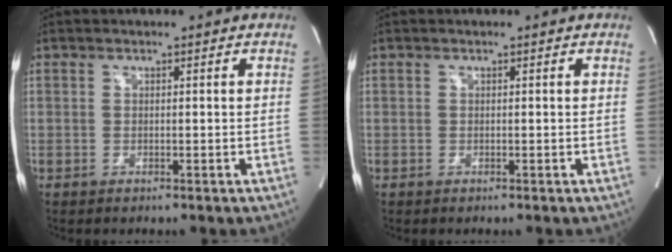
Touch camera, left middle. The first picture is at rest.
{"total": 0.0}